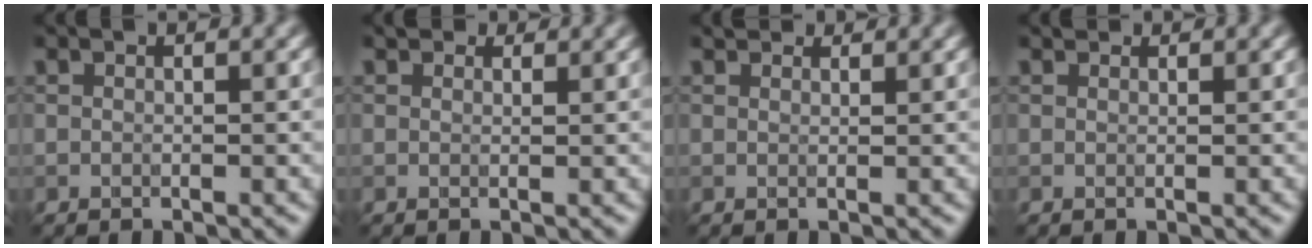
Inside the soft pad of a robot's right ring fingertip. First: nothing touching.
{"total": 1.2, "force": [1.0, 0.6, 0.3], "torque": [-0.006, -0.002, 0.004]}
{"total": 1.5, "force": [1.3, 0.6, 0.4], "torque": [-0.010, -0.001, 0.011]}
{"total": 0.7, "force": [0.6, 0.3, 0.1], "torque": [-0.002, -0.002, 0.005]}